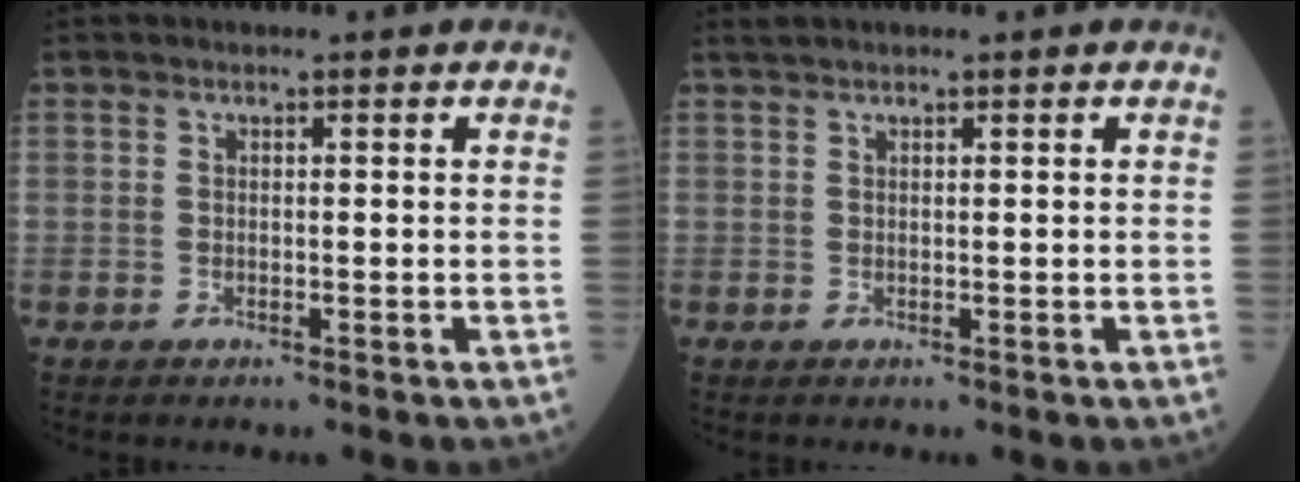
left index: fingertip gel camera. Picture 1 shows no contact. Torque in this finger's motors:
{"motor_torque": [-0.04, -0.06, 0.02, 0.00]}